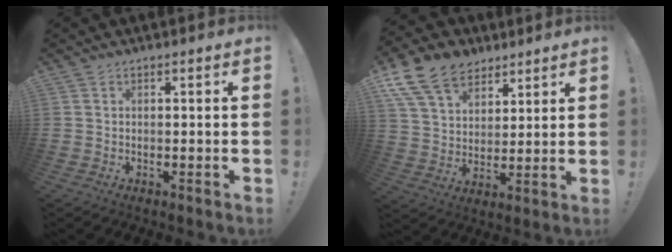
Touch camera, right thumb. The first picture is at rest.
{"total": 15.7, "force": [9.6, 10.3, 6.9], "torque": [-0.120, -0.054, 0.182]}